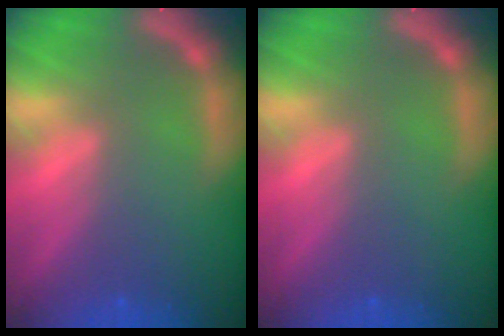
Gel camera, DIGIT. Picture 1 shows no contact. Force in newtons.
{"total": 0.0}